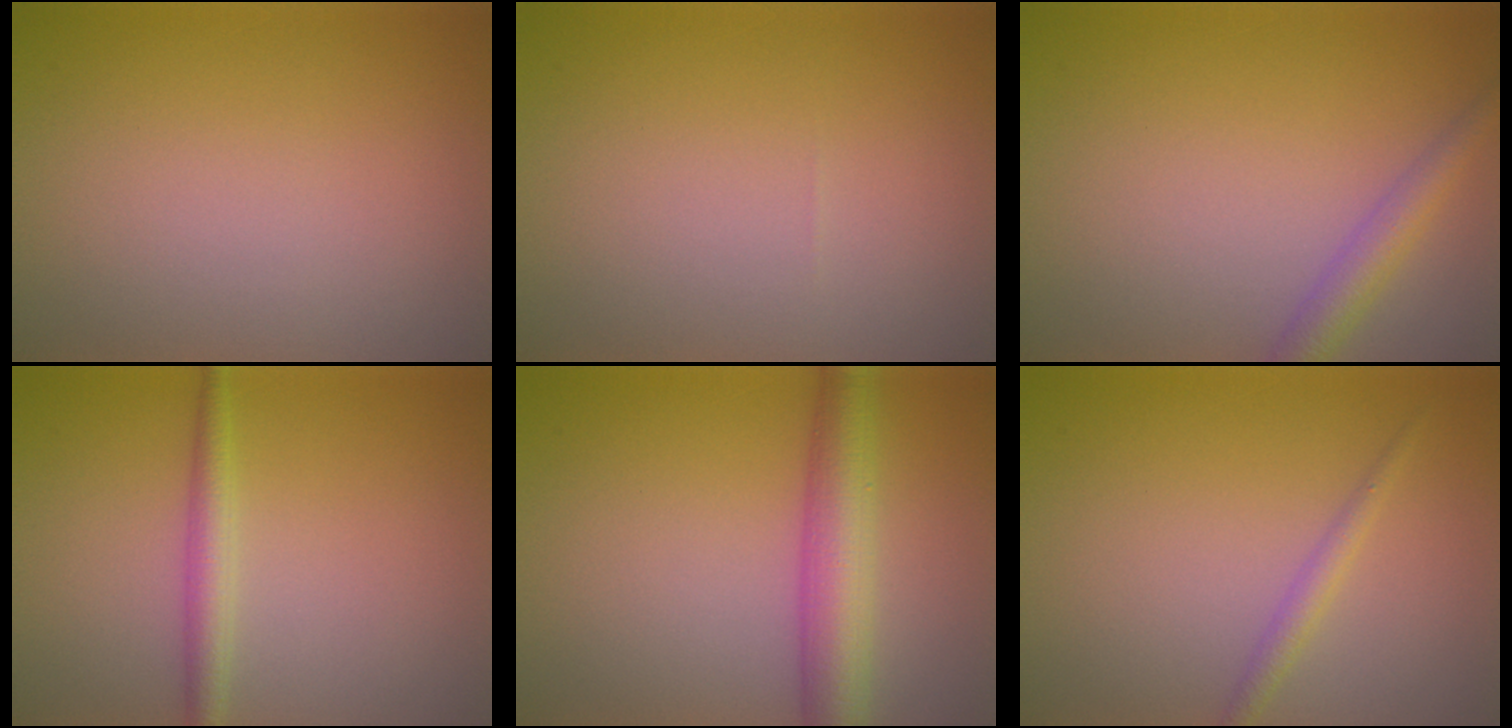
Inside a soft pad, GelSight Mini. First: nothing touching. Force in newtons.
{"total": 0.0}
{"total": 2.7, "press": 2.7, "slide": 0.1}
{"total": 2.2, "press": 2.2, "slide": 0.0}
{"total": 5.5, "press": 5.5, "slide": 0.2}
{"total": 1.4, "press": 1.4, "slide": 0.0}